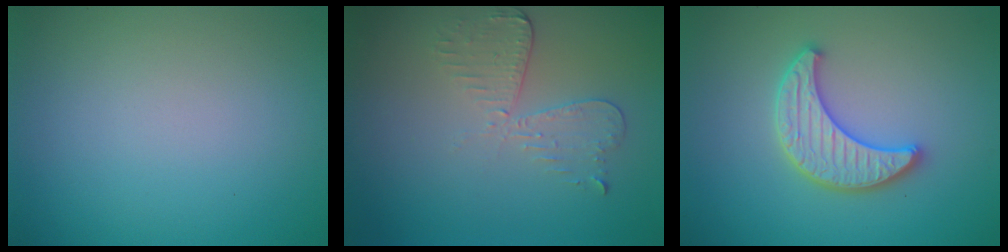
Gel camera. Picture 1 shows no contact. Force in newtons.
{"total": 3.0, "press": 2.6, "slide": 1.5}
{"total": 3.8, "press": 3.6, "slide": 1.0}